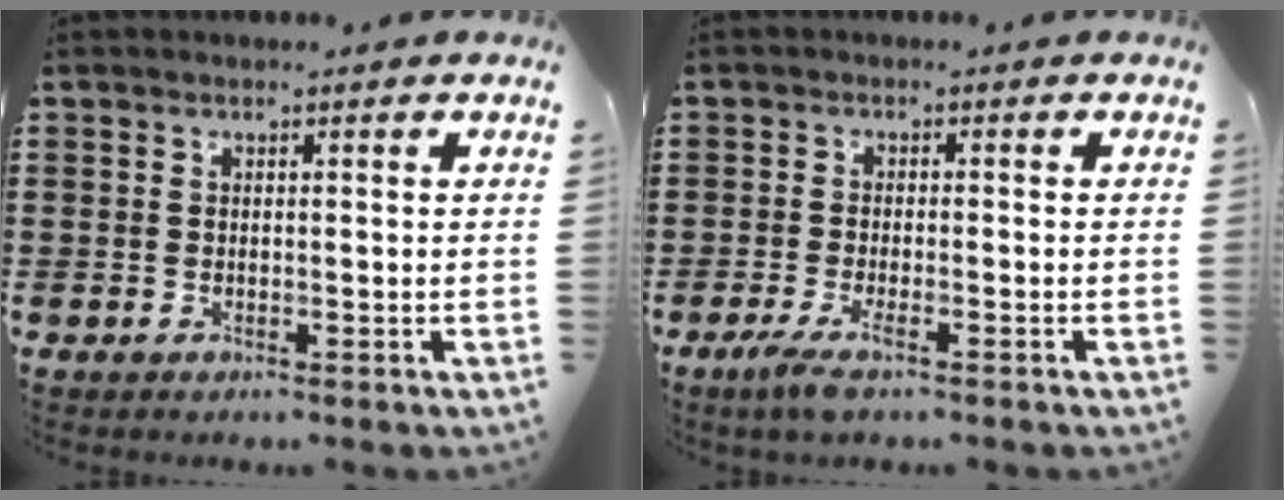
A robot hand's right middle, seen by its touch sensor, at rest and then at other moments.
{"total": 2.9, "force": [-1.6, 0.2, 2.4], "torque": [-0.062, -0.014, -0.033]}